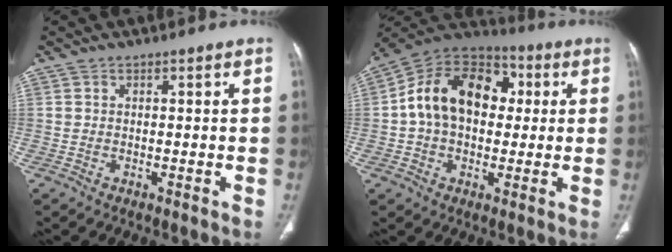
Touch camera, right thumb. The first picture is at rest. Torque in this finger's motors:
{"motor_torque": [0.91, 1.15, 0.99, -0.49, 0.33]}